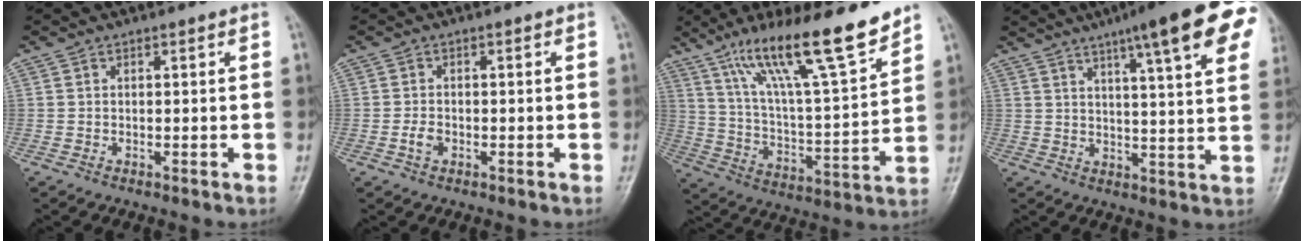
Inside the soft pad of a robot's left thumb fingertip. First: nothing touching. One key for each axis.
{"total": 2.1, "fx": -0.8, "fy": 1.5, "fz": 1.3, "tx": -0.022, "ty": 0.005, "tz": -0.018}
{"total": 19.2, "fx": 13.5, "fy": 2.6, "fz": 13.4, "tx": -0.207, "ty": -0.066, "tz": 0.234}
{"total": 19.5, "fx": 10.5, "fy": 3.2, "fz": 16.1, "tx": -0.209, "ty": -0.014, "tz": 0.134}